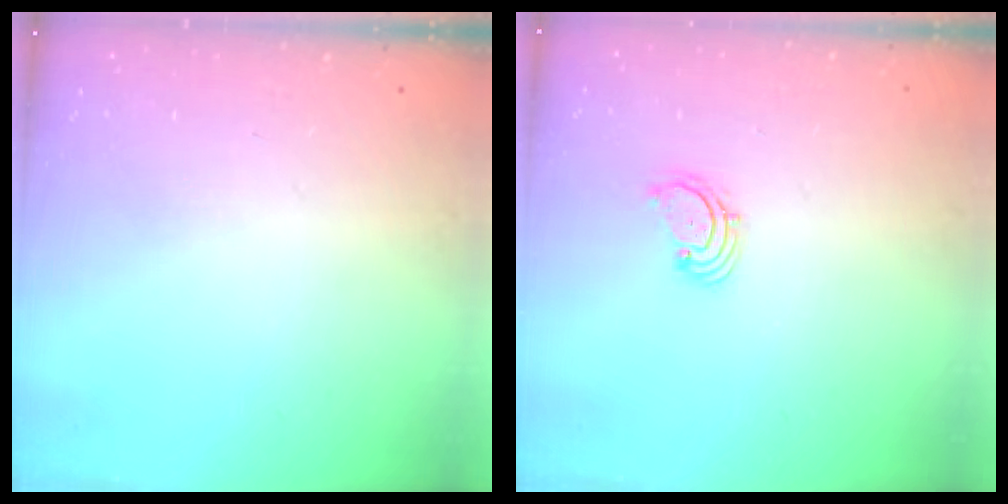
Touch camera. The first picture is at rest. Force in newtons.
{"total": 1.6, "press": 1.6, "slide": 0.2}